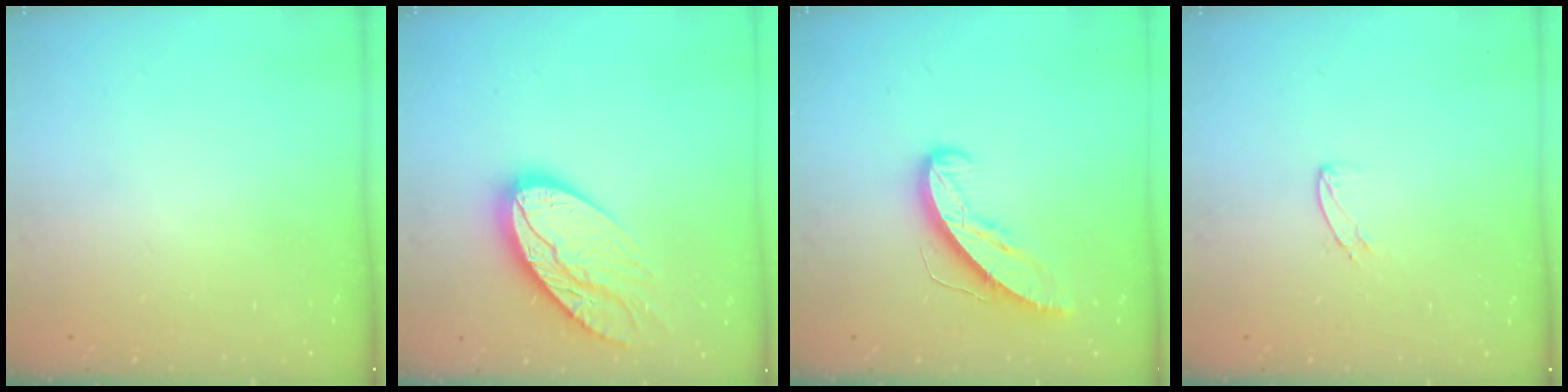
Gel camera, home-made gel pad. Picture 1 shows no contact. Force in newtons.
{"total": 16.0, "press": 15.9, "slide": 1.4}
{"total": 8.7, "press": 8.7, "slide": 0.5}
{"total": 3.9, "press": 3.8, "slide": 0.3}